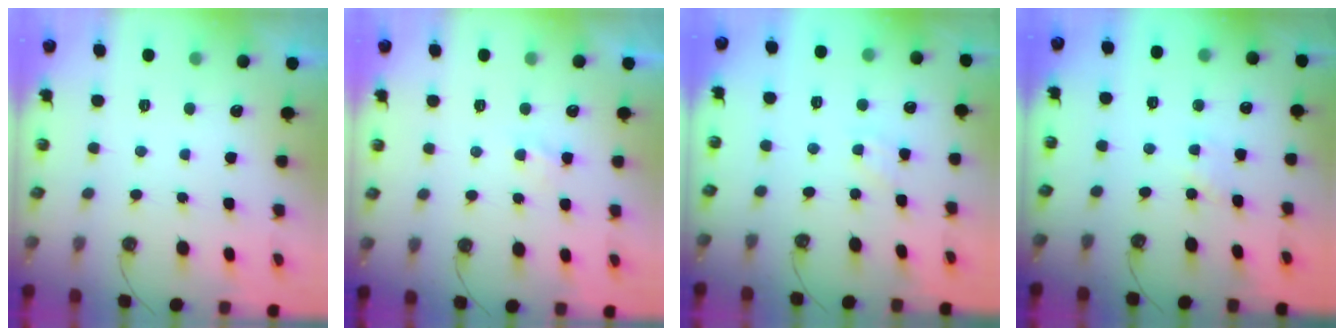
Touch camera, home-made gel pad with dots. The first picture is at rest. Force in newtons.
{"total": 2.3, "press": 2.3, "slide": 0.4}
{"total": 2.9, "press": 2.9, "slide": 0.4}
{"total": 1.9, "press": 1.9, "slide": 0.3}